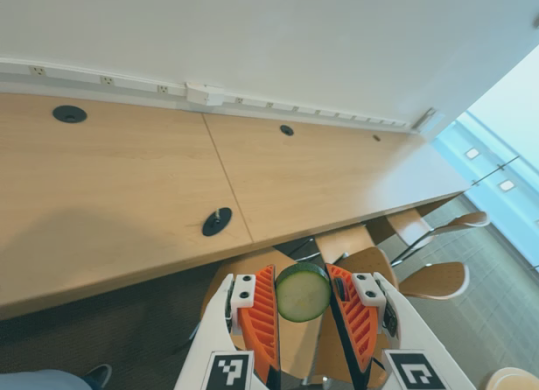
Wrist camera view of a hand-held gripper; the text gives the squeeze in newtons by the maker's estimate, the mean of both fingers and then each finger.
{"total": 8.8, "left": 9.0, "right": 8.6}